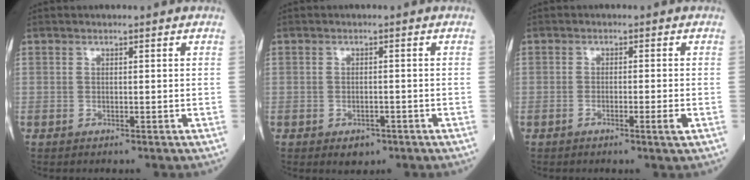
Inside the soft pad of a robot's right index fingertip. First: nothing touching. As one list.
[{"total": 2.5, "force": [-1.3, 1.5, 1.4], "torque": [-0.018, 0.000, -0.009]}, {"total": 2.2, "force": [-1.0, -0.2, 1.9], "torque": [-0.031, -0.003, -0.019]}]